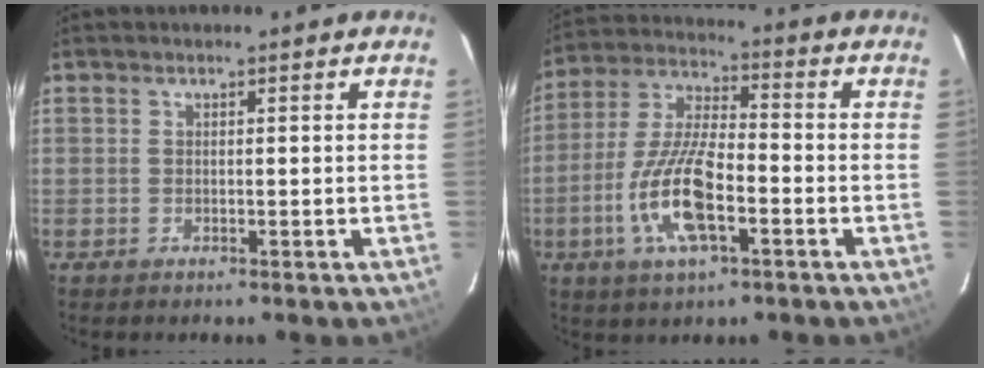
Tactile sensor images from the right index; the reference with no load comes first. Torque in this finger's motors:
{"motor_torque": [1.75, -0.39, 0.66, 0.13]}